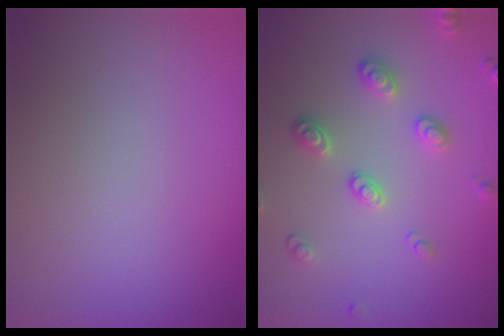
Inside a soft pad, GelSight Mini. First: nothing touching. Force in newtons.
{"total": 3.1, "press": 2.7, "slide": 1.4}